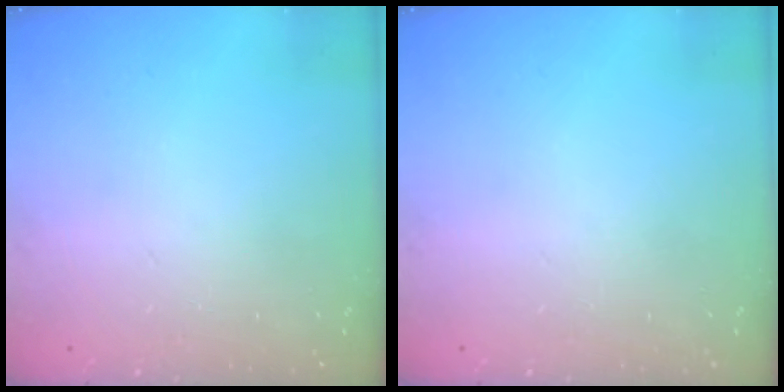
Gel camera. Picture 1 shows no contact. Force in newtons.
{"total": 0.0}